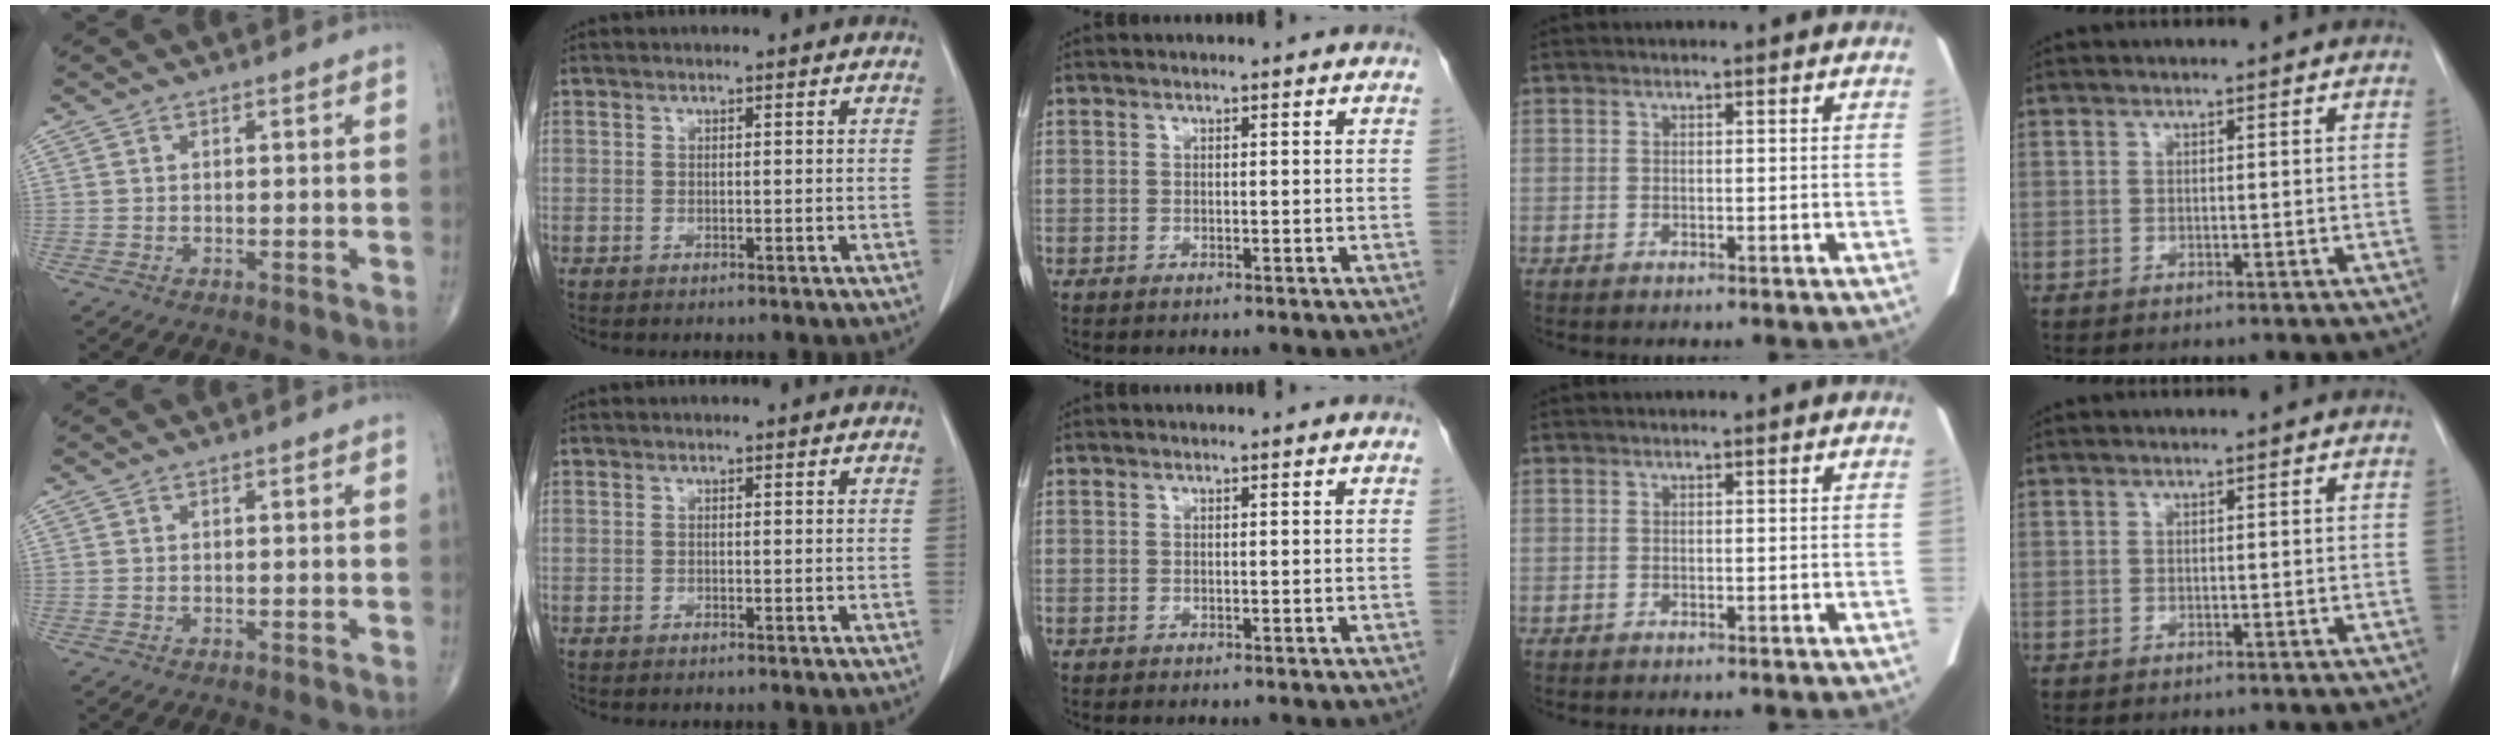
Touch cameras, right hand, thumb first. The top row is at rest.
{}